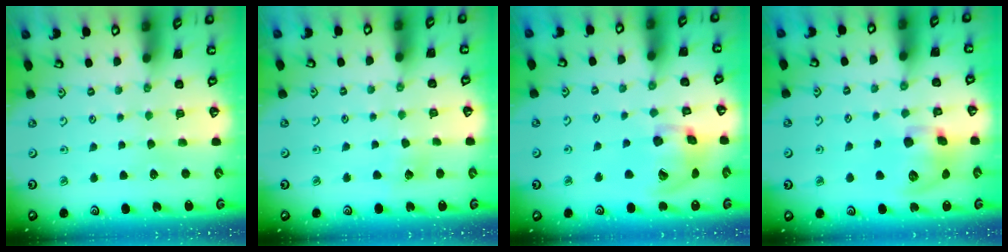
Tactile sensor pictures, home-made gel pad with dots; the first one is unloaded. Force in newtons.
{"total": 5.3, "press": 5.3, "slide": 0.6}
{"total": 15.7, "press": 15.5, "slide": 2.2}
{"total": 12.5, "press": 12.4, "slide": 1.8}